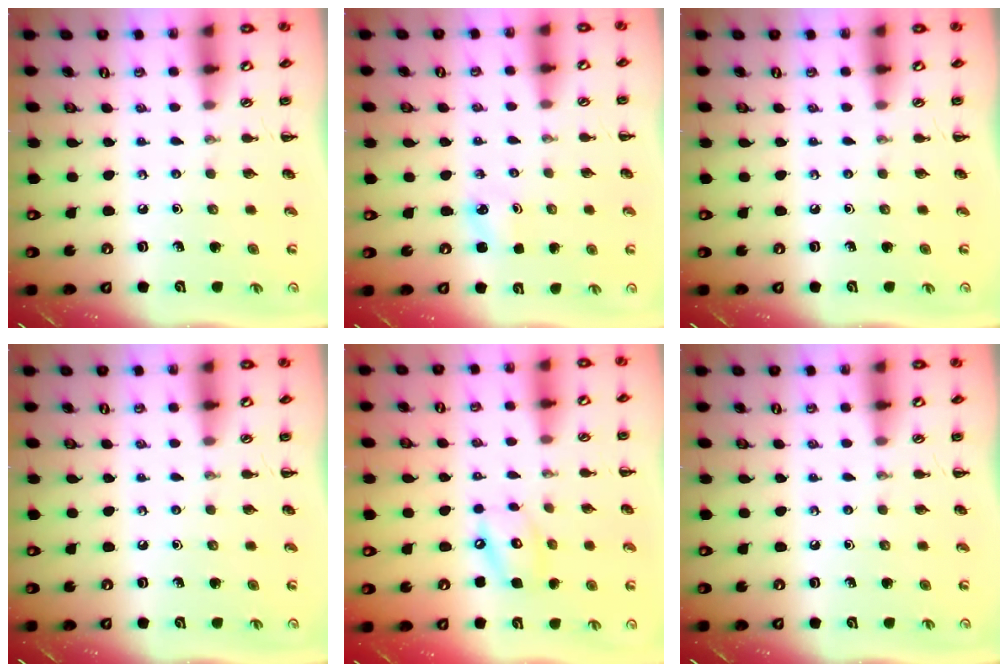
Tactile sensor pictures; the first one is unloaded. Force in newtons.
{"total": 2.5, "press": 2.4, "slide": 0.8}
{"total": 0.0}
{"total": 0.0}
{"total": 9.4, "press": 9.2, "slide": 1.8}
{"total": 0.0}